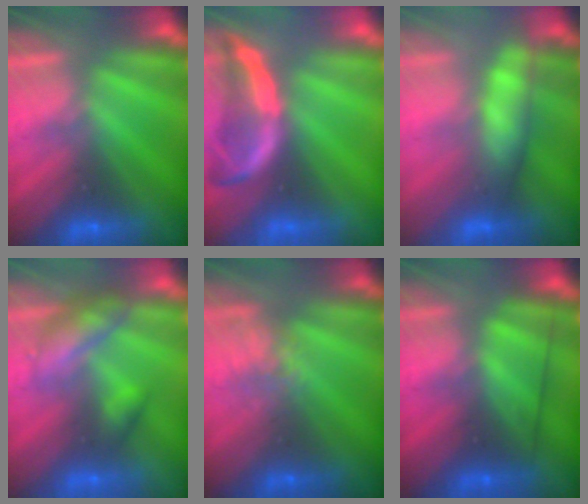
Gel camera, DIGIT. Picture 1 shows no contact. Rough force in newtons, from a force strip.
{"total": 1.9}
{"total": 3.5}
{"total": 2.6}
{"total": 2.2}
{"total": 2.6}